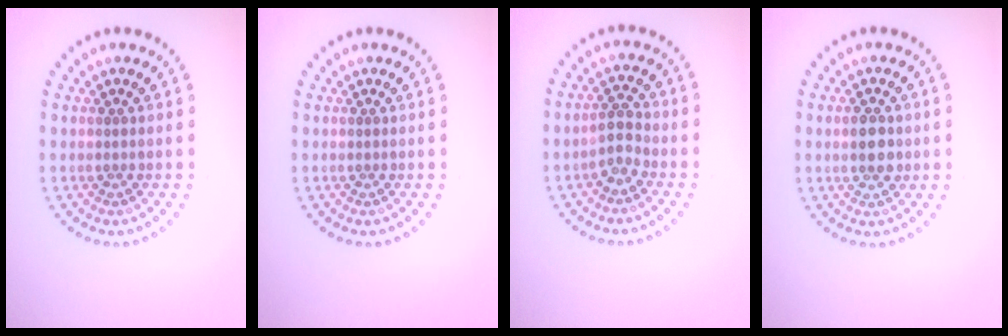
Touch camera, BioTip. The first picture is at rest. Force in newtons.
{"total": 0.0}
{"total": 2.1, "press": 1.9, "slide": 1.0}
{"total": 2.7, "press": 2.7, "slide": 0.0}